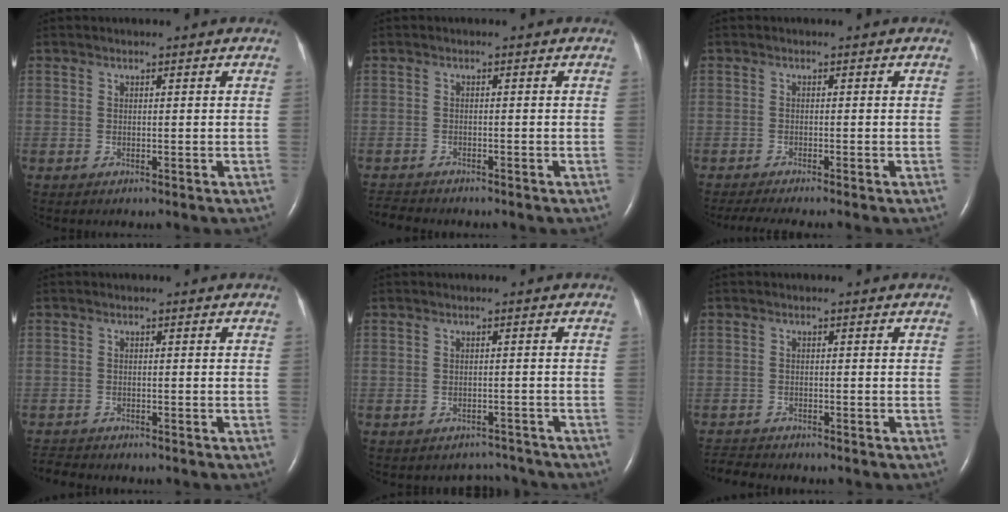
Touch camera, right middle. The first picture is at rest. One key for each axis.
{"total": 2.7, "fx": -2.7, "fy": 0.4, "fz": 0.2, "tx": -0.004, "ty": -0.013, "tz": -0.045}
{"total": 4.8, "fx": -4.1, "fy": -0.5, "fz": 2.4, "tx": -0.036, "ty": -0.013, "tz": -0.067}
{"total": 2.9, "fx": -2.8, "fy": 0.4, "fz": 0.2, "tx": -0.004, "ty": -0.013, "tz": -0.047}
{"total": 2.7, "fx": -2.5, "fy": 0.8, "fz": -0.9, "tx": 0.013, "ty": 0.008, "tz": -0.033}
{"total": 3.5, "fx": -3.4, "fy": 0.2, "fz": 0.2, "tx": -0.003, "ty": -0.015, "tz": -0.059}